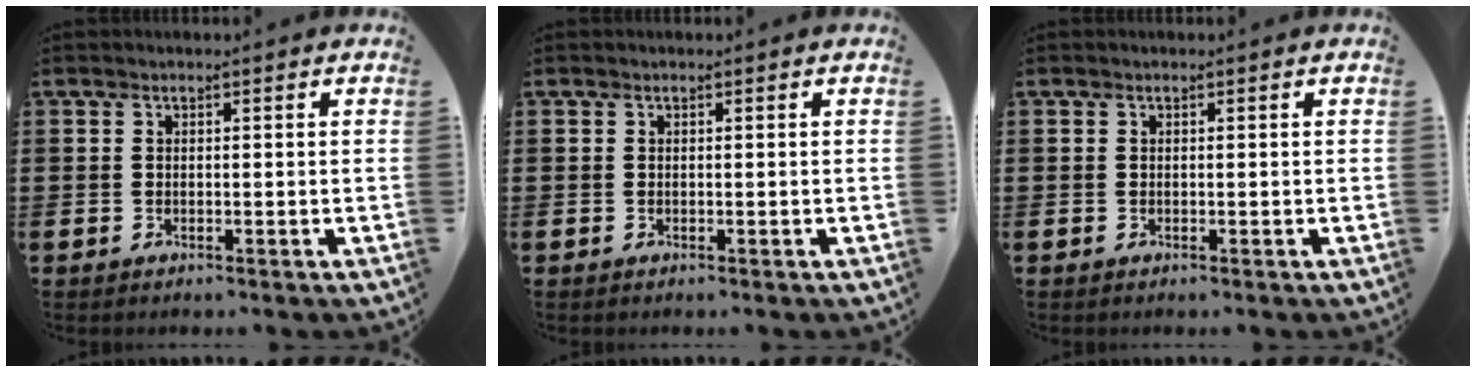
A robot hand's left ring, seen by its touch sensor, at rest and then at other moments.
{"total": 0.0}
{"total": 0.0}